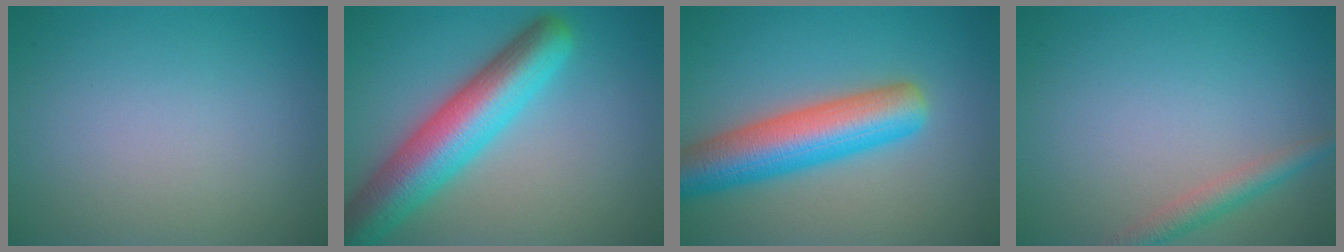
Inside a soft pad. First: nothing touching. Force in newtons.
{"total": 8.7, "press": 8.7, "slide": 0.4}
{"total": 7.9, "press": 7.8, "slide": 0.3}
{"total": 2.3, "press": 2.3, "slide": 0.1}